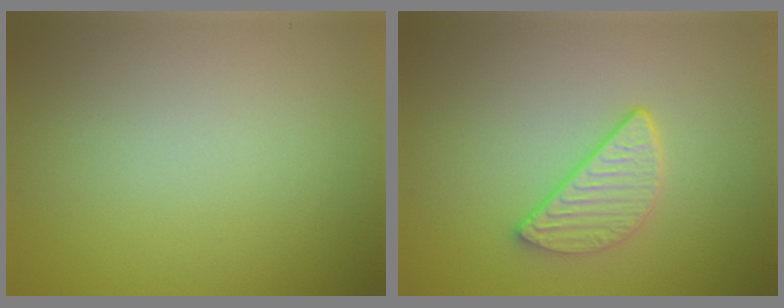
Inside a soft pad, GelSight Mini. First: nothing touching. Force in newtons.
{"total": 3.2, "press": 2.6, "slide": 2.0}